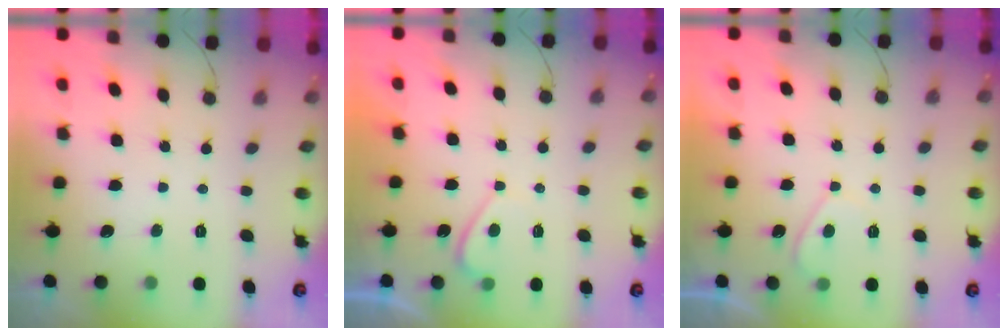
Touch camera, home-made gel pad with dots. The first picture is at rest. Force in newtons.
{"total": 1.8, "press": 1.7, "slide": 0.6}
{"total": 3.4, "press": 3.3, "slide": 0.8}